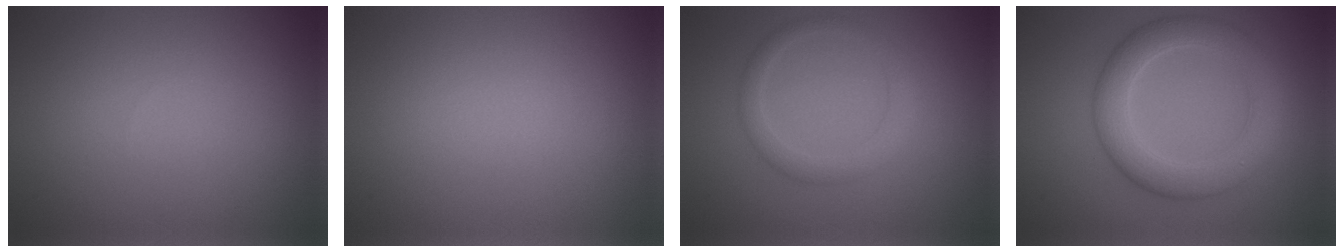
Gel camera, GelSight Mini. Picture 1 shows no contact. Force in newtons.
{"total": 0.0}
{"total": 2.2, "press": 2.2, "slide": 0.0}
{"total": 5.2, "press": 5.1, "slide": 0.4}